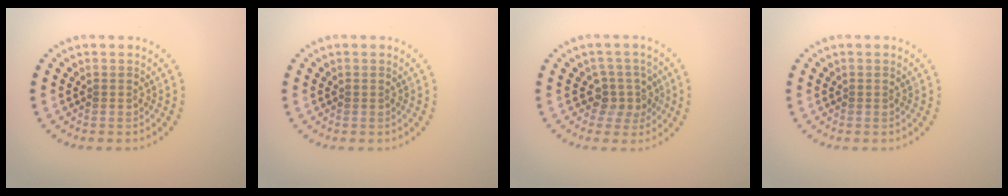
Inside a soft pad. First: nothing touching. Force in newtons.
{"total": 0.0}
{"total": 2.7, "press": 2.1, "slide": 1.7}
{"total": 0.0}